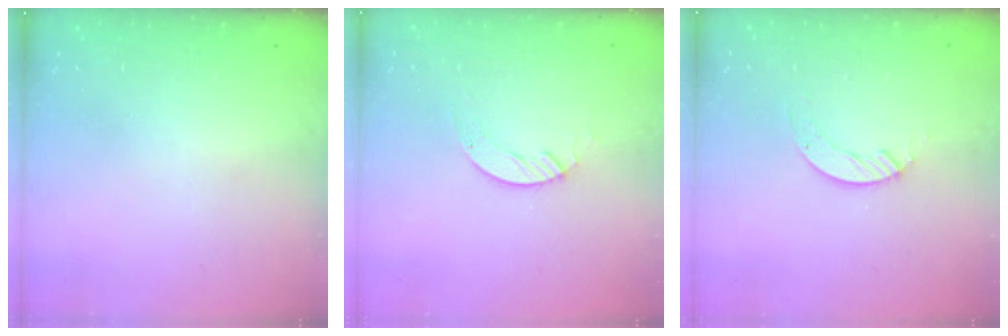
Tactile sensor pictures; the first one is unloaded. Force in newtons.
{"total": 2.4, "press": 2.4, "slide": 0.2}
{"total": 3.5, "press": 3.5, "slide": 0.4}